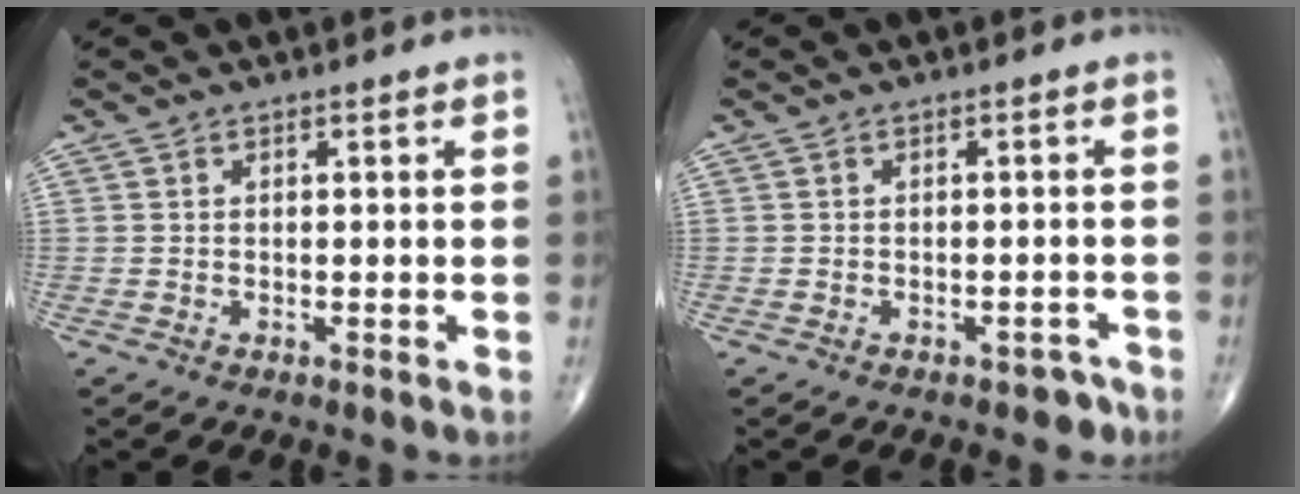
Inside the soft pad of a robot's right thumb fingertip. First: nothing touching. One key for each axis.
{"total": 2.5, "fx": -1.9, "fy": 1.5, "fz": 0.6, "tx": -0.002, "ty": 0.018, "tz": -0.022}